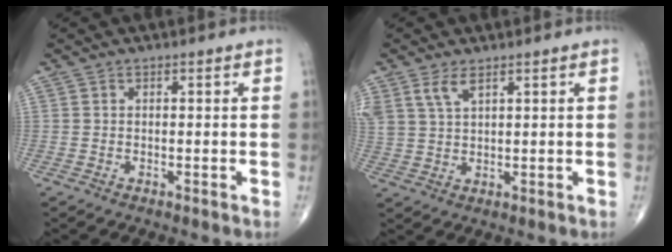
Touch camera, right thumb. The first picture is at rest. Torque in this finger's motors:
{"motor_torque": [0.15, 0.04, 0.50, 0.31, 0.15]}